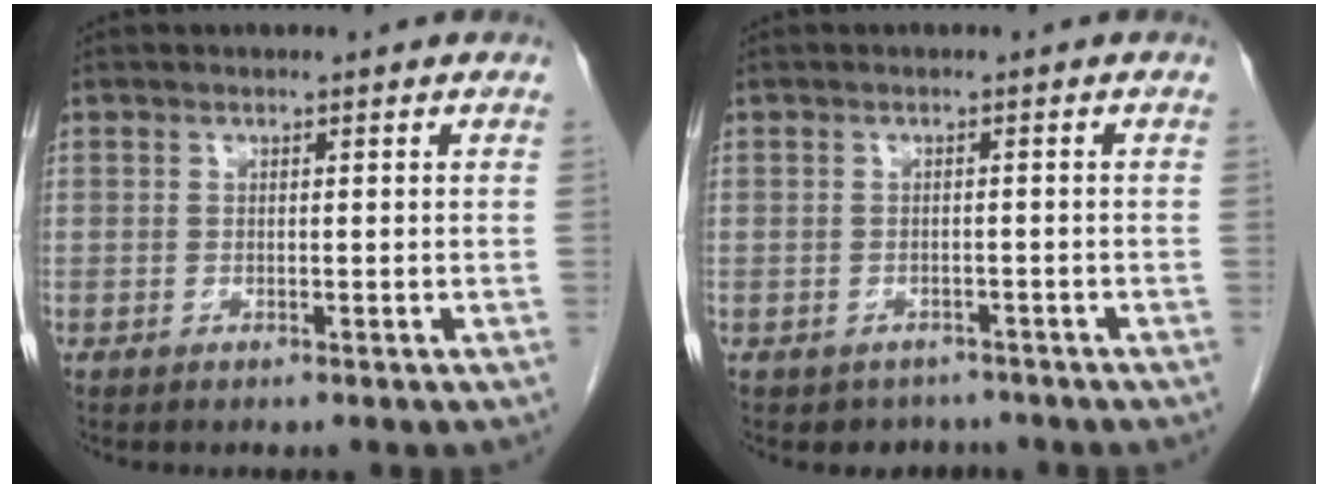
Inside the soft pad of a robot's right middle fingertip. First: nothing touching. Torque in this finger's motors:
{"motor_torque": [0.48, -0.21, -0.09, -0.01]}